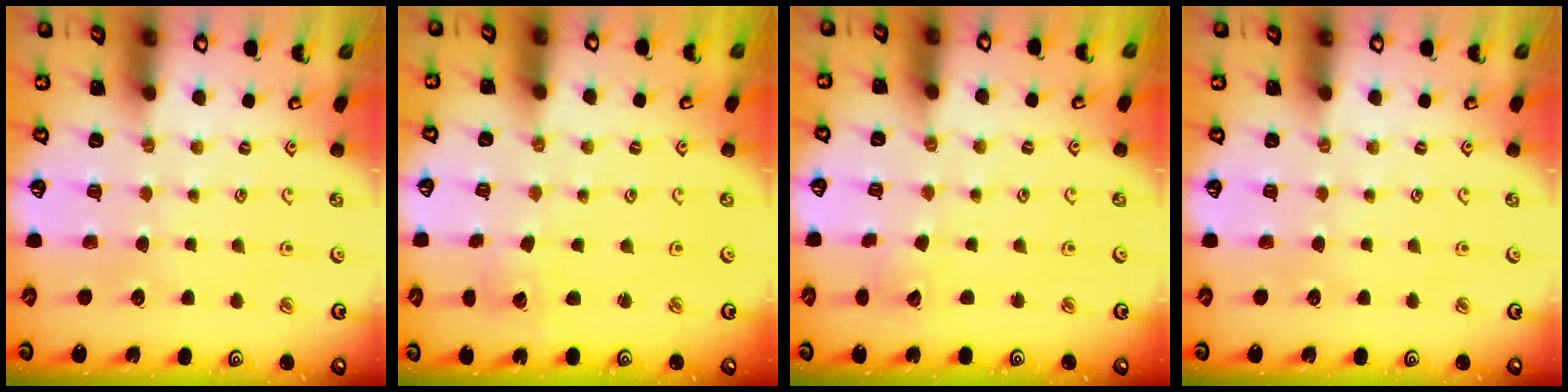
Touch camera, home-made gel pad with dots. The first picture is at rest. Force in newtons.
{"total": 1.5, "press": 1.5, "slide": 0.2}
{"total": 2.7, "press": 2.7, "slide": 0.2}
{"total": 0.0}